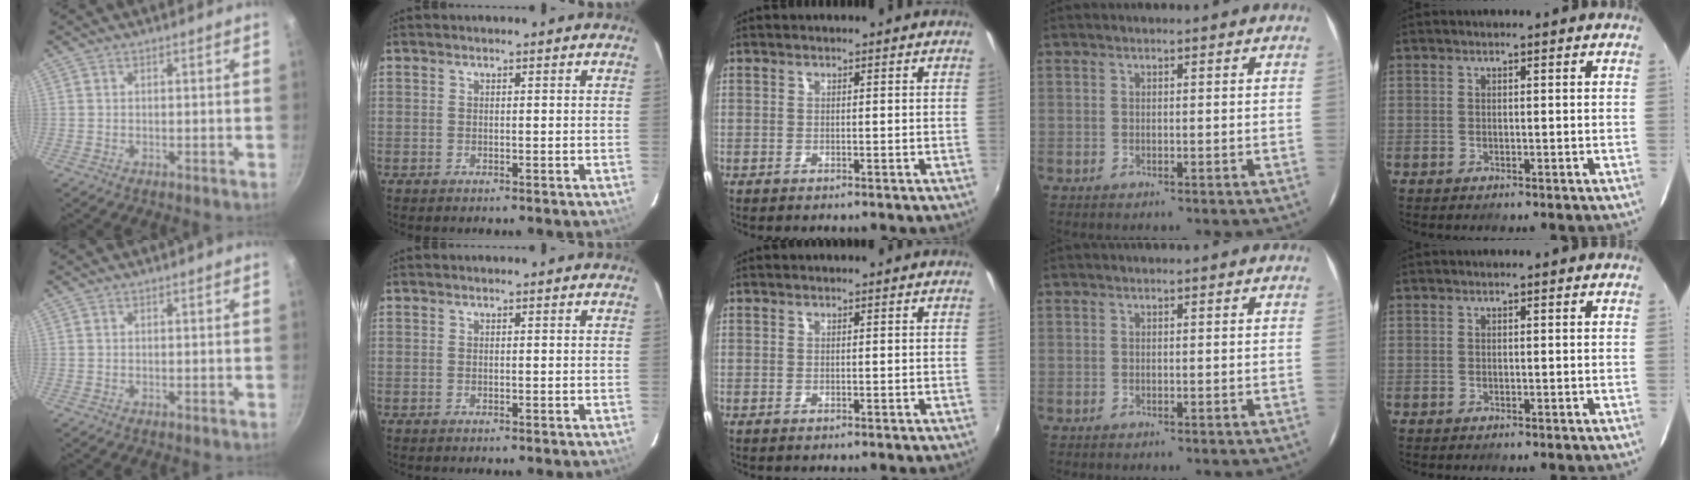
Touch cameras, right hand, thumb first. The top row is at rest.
{}